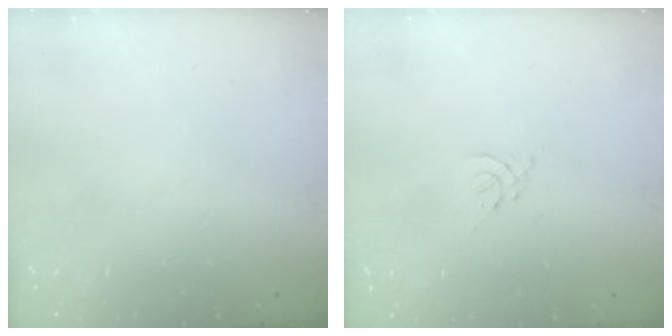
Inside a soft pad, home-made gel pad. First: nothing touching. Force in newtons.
{"total": 0.0}